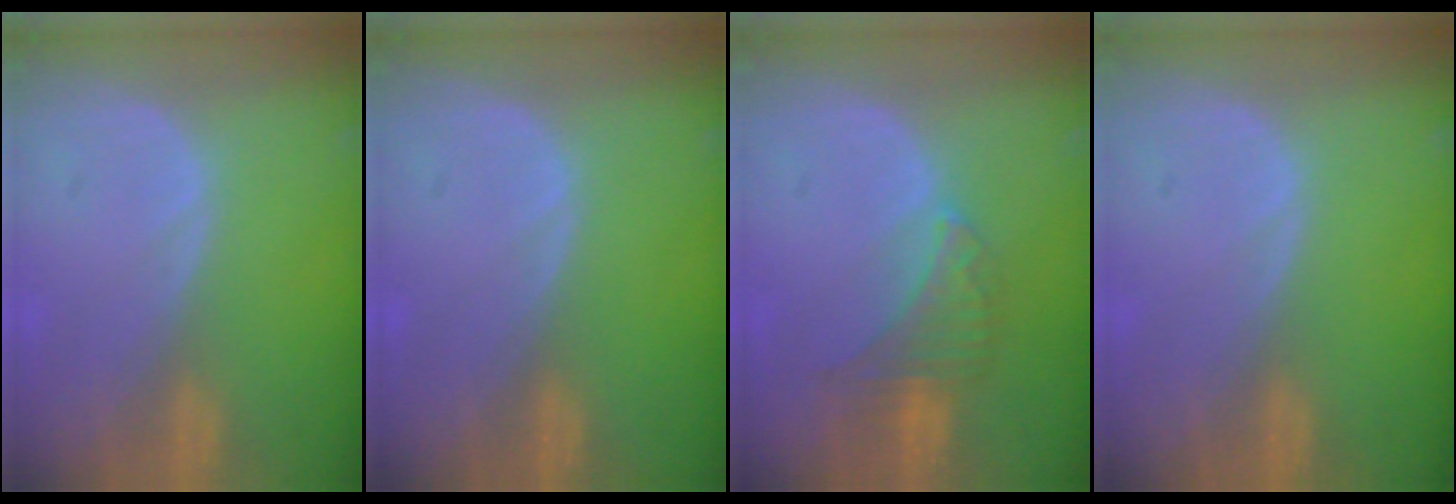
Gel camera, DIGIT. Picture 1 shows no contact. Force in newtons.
{"total": 0.0}
{"total": 5.1, "press": 5.1, "slide": 0.5}
{"total": 0.0}